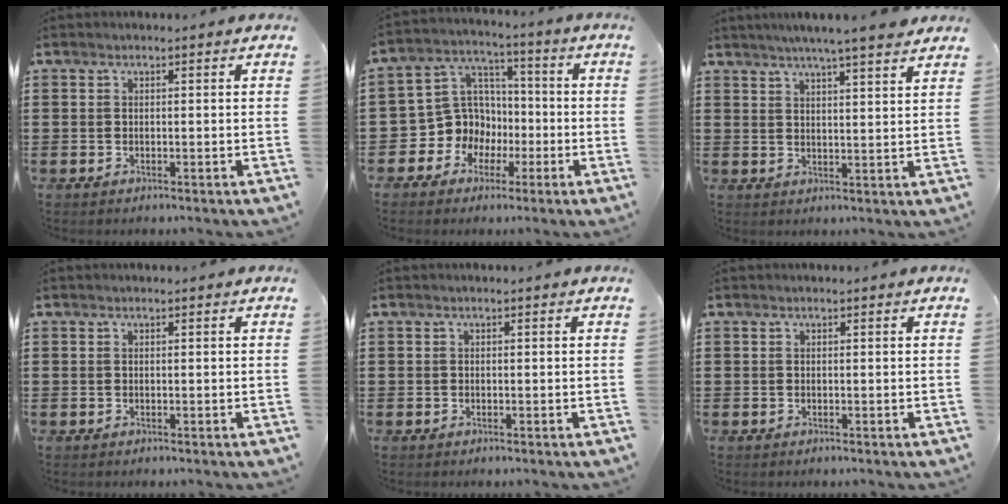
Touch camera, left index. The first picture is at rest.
{"total": 8.8, "force": [-1.7, 8.5, 1.7], "torque": [-0.088, 0.001, -0.031]}
{"total": 4.6, "force": [4.0, -0.5, 2.1], "torque": [-0.053, -0.011, 0.070]}
{"total": 0.0}
{"total": 0.0}
{"total": 0.0}